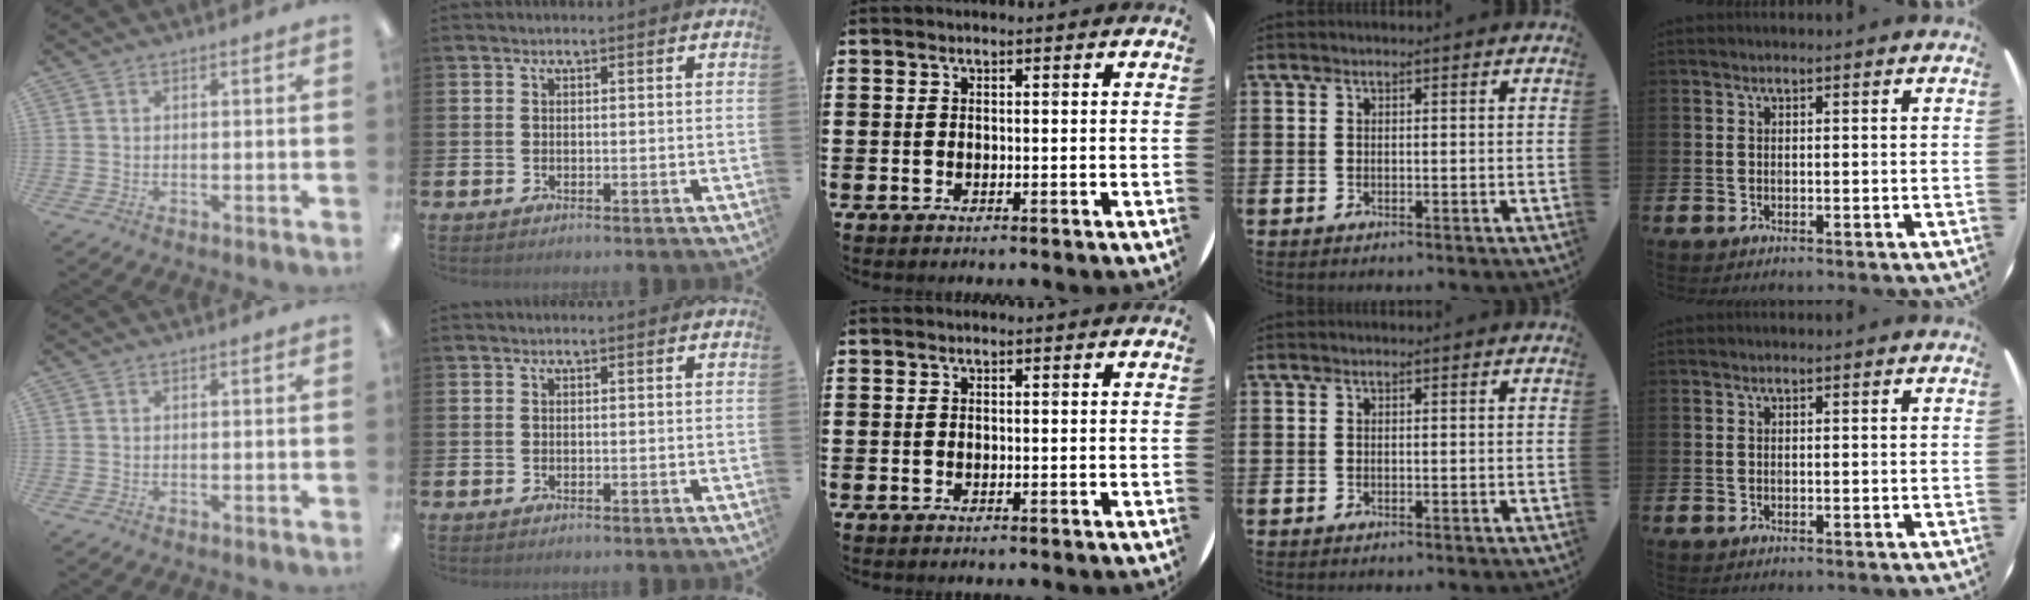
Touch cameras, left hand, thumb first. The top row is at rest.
{}